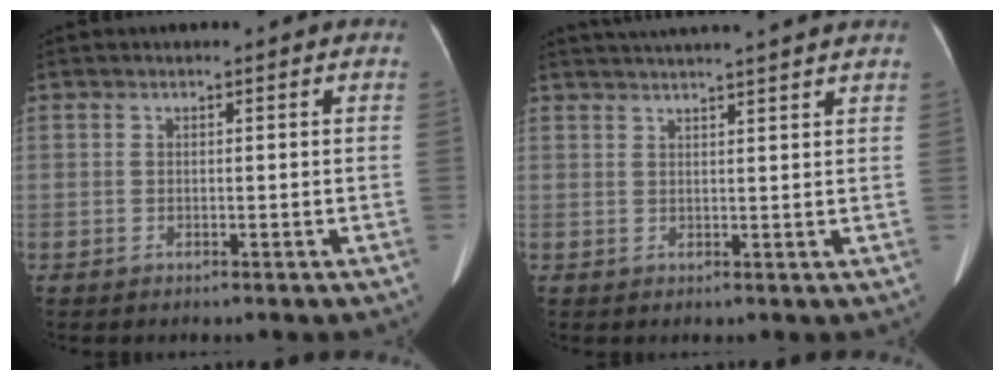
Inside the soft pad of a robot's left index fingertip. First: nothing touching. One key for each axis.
{"total": 11.1, "fx": 10.0, "fy": -0.9, "fz": 4.5, "tx": -0.074, "ty": 0.021, "tz": 0.127}